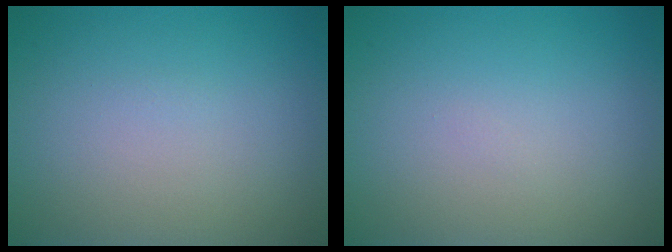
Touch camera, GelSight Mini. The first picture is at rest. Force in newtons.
{"total": 0.0}